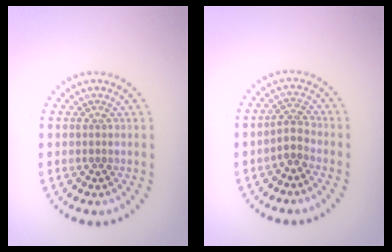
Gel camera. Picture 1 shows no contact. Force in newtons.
{"total": 1.9, "press": 1.4, "slide": 1.2}